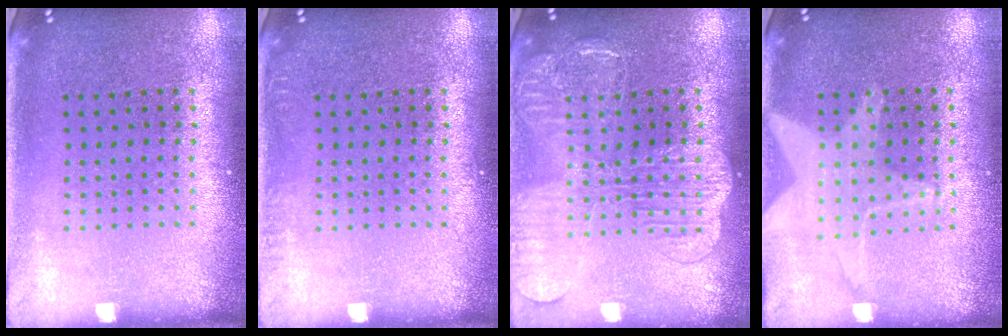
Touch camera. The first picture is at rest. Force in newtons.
{"total": 0.5, "press": 0.5, "slide": 0.0}
{"total": 2.6, "press": 2.6, "slide": 0.3}
{"total": 1.1, "press": 1.1, "slide": 0.2}